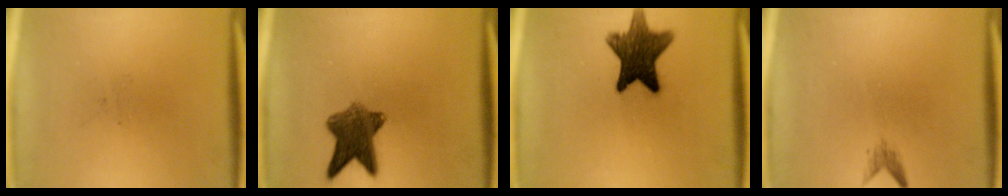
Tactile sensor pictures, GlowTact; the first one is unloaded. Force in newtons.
{"total": 7.6}
{"total": 11.5}
{"total": 1.1}